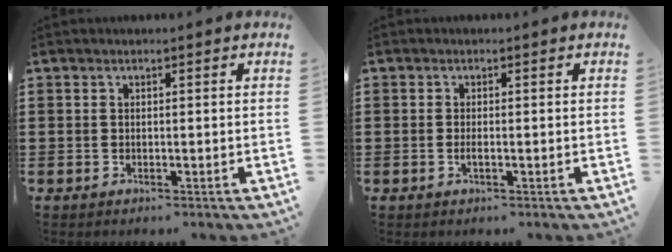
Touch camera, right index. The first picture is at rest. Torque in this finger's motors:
{"motor_torque": [0.99, 1.14, 0.07, 0.03]}